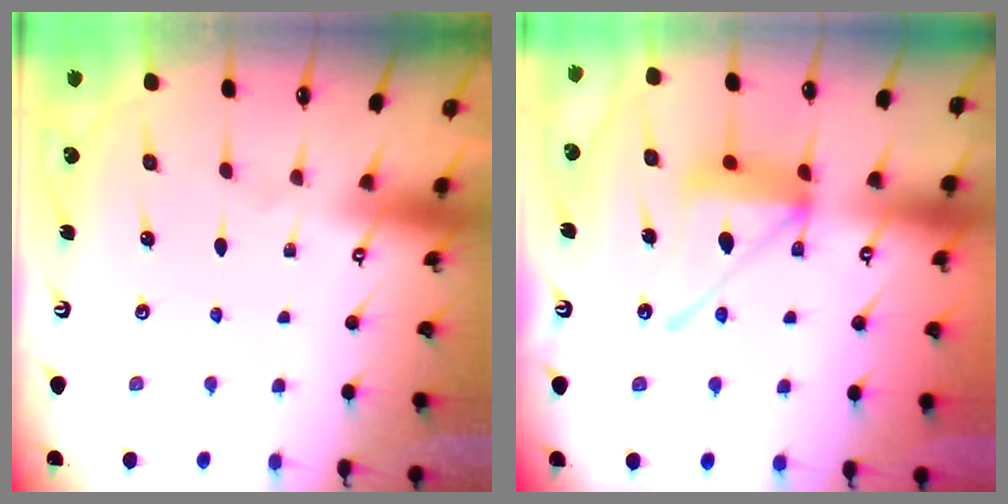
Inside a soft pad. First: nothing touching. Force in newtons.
{"total": 14.6, "press": 14.5, "slide": 1.7}